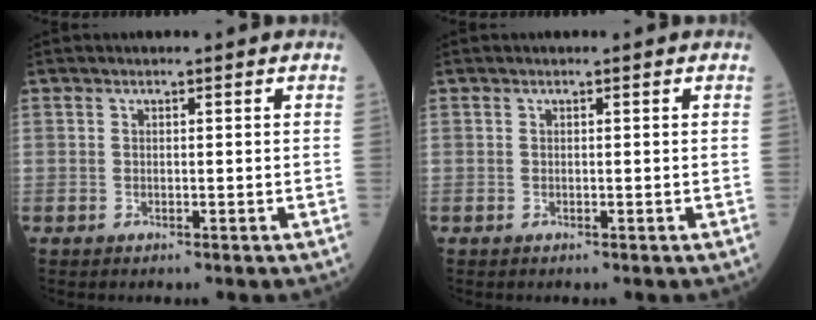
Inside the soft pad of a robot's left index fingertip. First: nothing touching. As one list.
[{"total": 0.0}]